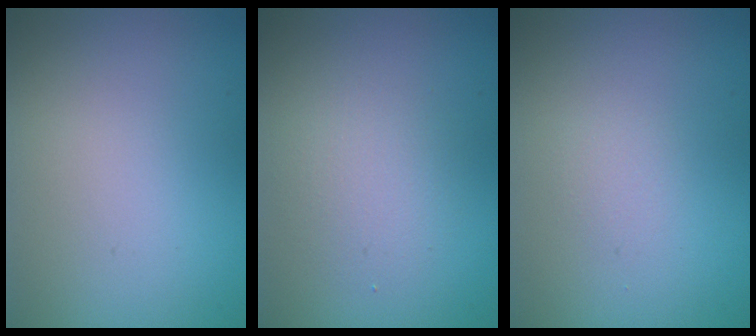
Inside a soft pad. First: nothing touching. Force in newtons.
{"total": 2.2, "press": 2.2, "slide": 0.1}
{"total": 0.6, "press": 0.6, "slide": 0.1}